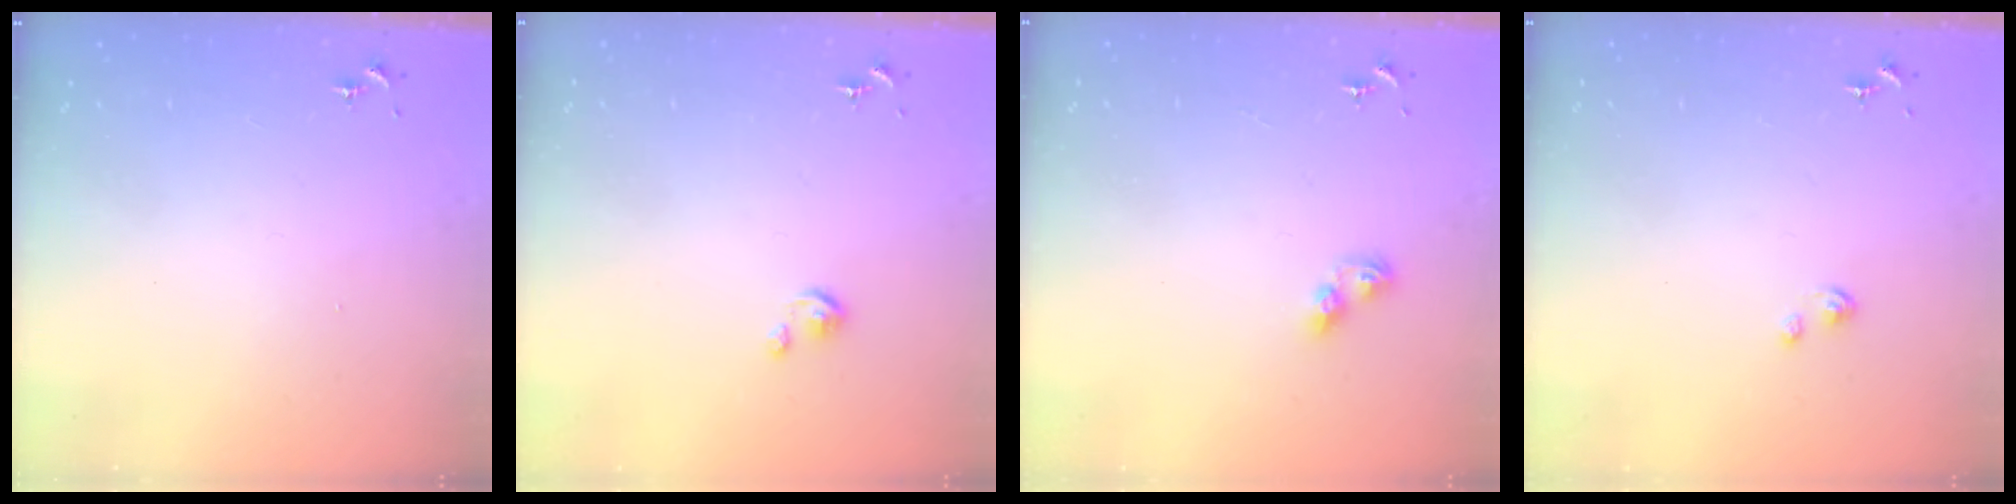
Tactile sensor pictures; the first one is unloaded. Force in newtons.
{"total": 2.5, "press": 2.5, "slide": 0.3}
{"total": 5.7, "press": 5.7, "slide": 0.5}
{"total": 2.8, "press": 2.8, "slide": 0.3}